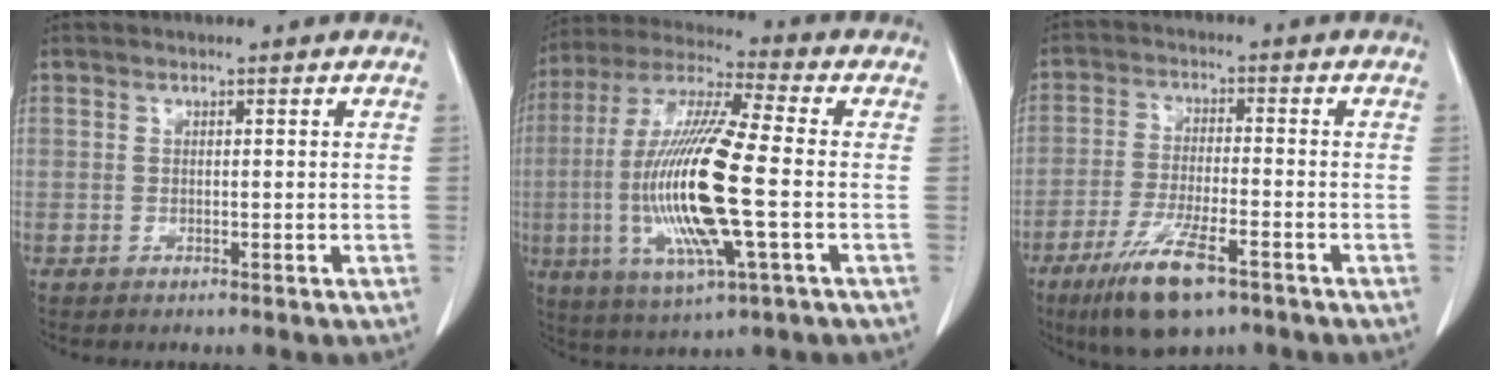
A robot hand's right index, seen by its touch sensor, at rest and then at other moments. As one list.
[{"total": 18.6, "force": [-2.8, 1.9, 18.3], "torque": [-0.385, -0.012, -0.053]}, {"total": 10.1, "force": [-6.3, 2.1, 7.7], "torque": [-0.148, -0.021, -0.107]}]